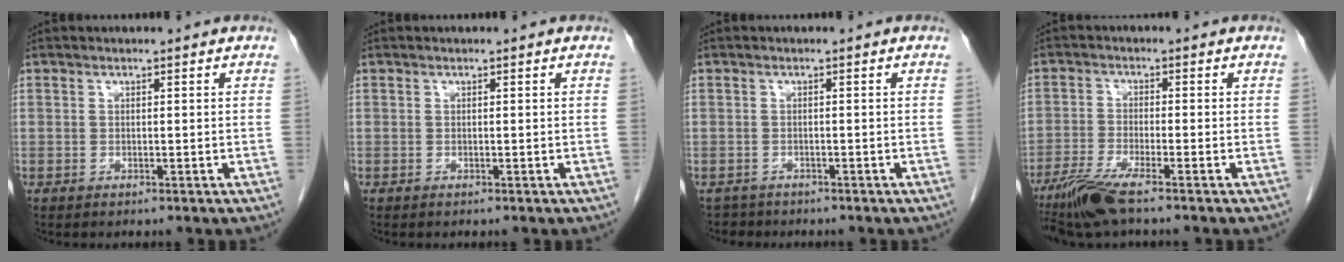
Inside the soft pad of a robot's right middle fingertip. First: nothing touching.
{"total": 0.0}
{"total": 1.9, "force": [-1.7, 0.7, -0.5], "torque": [0.000, -0.003, -0.030]}
{"total": 6.5, "force": [-4.8, 0.0, 4.4], "torque": [-0.092, -0.021, -0.096]}